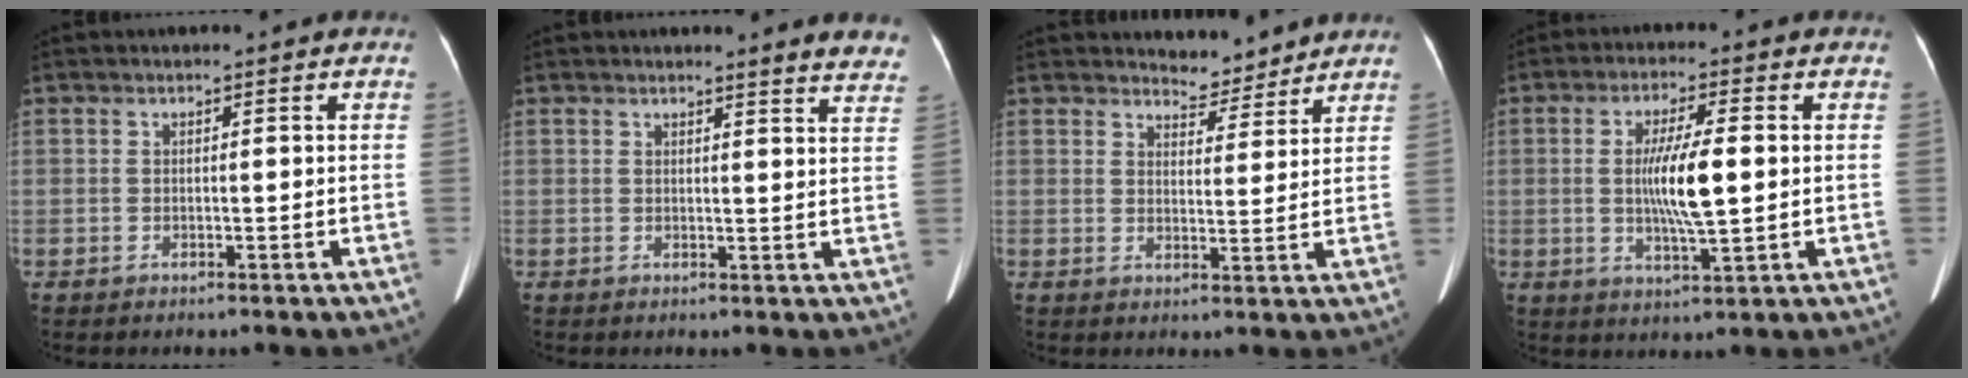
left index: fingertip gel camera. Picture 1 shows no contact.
{"total": 7.1, "force": [6.9, 0.6, 1.6], "torque": [0.002, -0.031, 0.047]}
{"total": 4.5, "force": [4.3, 1.2, -0.1], "torque": [-0.001, -0.003, 0.060]}
{"total": 8.3, "force": [0.2, 0.9, 8.3], "torque": [-0.157, -0.005, 0.002]}